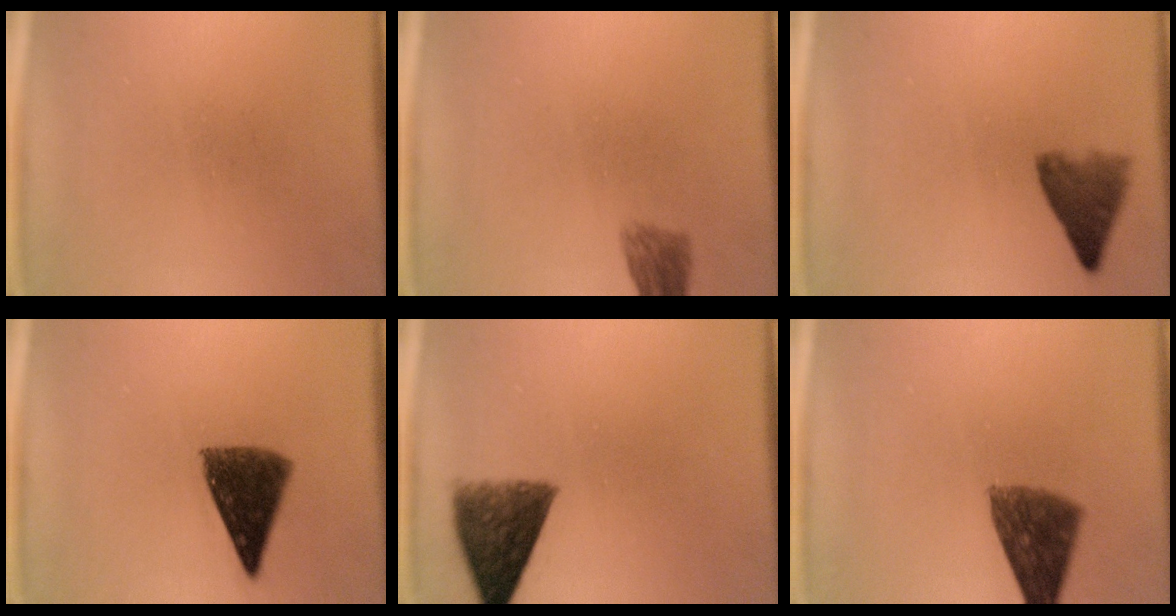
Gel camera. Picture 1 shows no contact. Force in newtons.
{"total": 2.9}
{"total": 4.4}
{"total": 9.5}
{"total": 8.2}
{"total": 8.5}